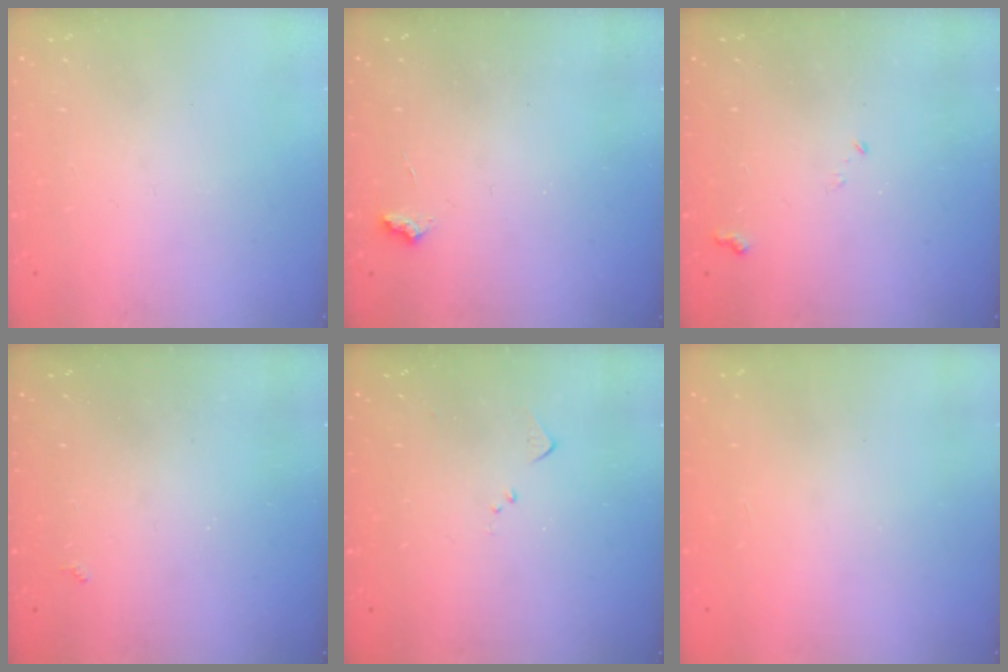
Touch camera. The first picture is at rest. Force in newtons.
{"total": 3.0, "press": 2.9, "slide": 0.5}
{"total": 6.2, "press": 6.2, "slide": 0.9}
{"total": 2.0, "press": 1.9, "slide": 0.5}
{"total": 4.9, "press": 4.8, "slide": 0.7}
{"total": 1.2, "press": 1.1, "slide": 0.5}